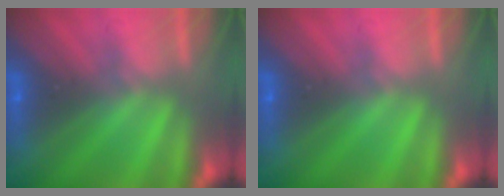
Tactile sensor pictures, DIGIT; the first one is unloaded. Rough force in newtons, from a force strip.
{"total": 0.0}